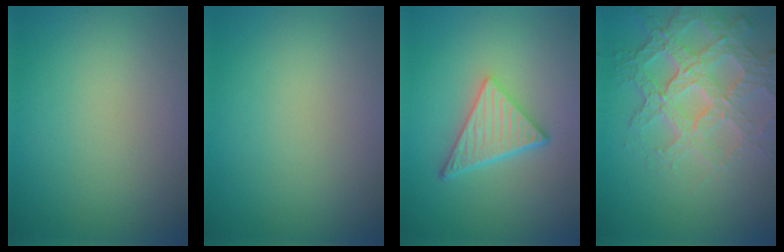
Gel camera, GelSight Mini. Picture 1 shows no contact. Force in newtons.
{"total": 0.0}
{"total": 4.8, "press": 3.3, "slide": 3.5}
{"total": 6.4, "press": 5.1, "slide": 3.8}